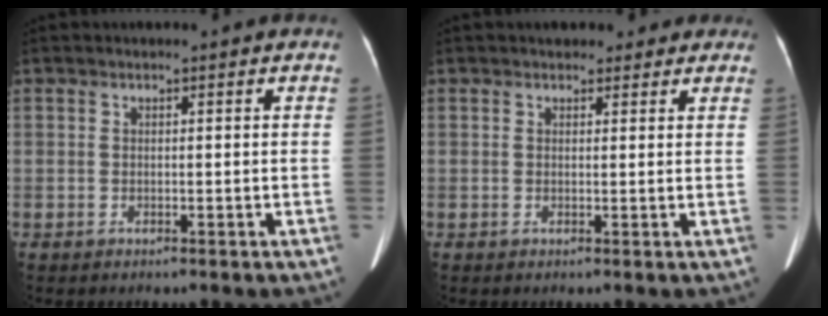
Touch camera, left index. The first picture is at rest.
{"total": 4.6, "force": [3.8, 2.4, 1.4], "torque": [0.000, 0.016, 0.043]}